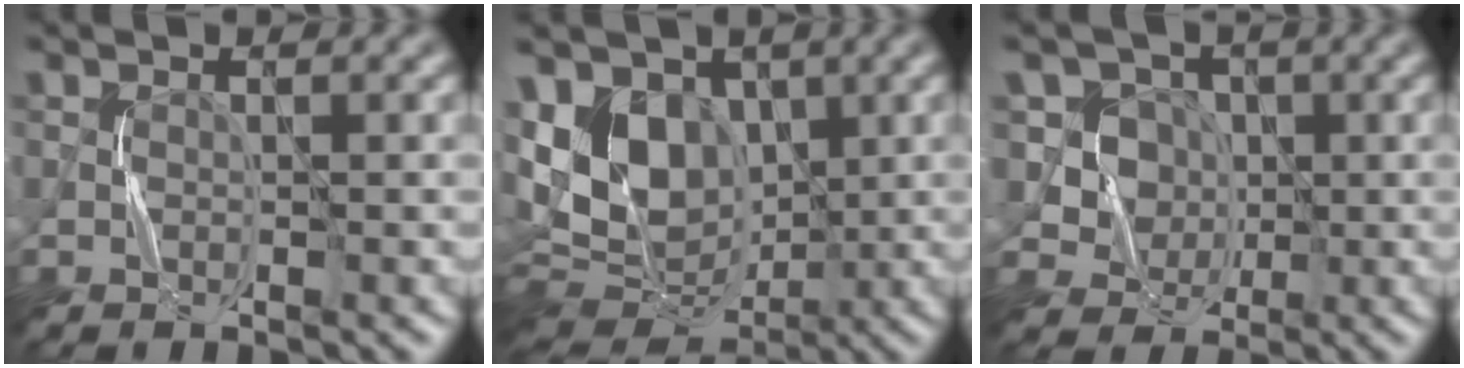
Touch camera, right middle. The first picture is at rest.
{"total": 10.2, "force": [2.0, 7.1, 7.1], "torque": [-0.146, 0.005, 0.026]}
{"total": 5.0, "force": [1.2, 4.5, 1.7], "torque": [-0.028, 0.004, 0.019]}